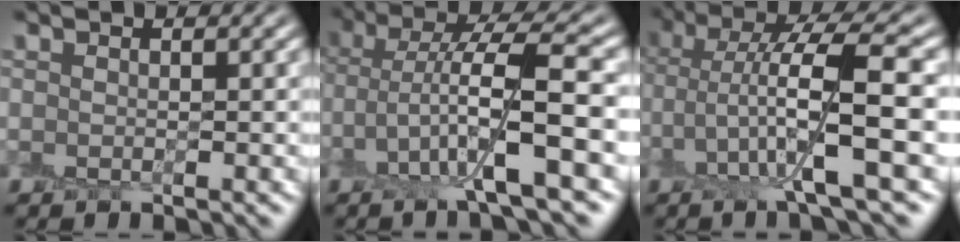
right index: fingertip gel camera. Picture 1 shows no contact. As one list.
[{"total": 7.3, "force": [-1.1, 1.8, 7.0], "torque": [-0.133, 0.019, -0.027]}, {"total": 8.0, "force": [-0.3, 1.9, 7.8], "torque": [-0.142, 0.017, -0.009]}]